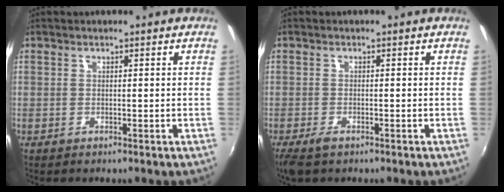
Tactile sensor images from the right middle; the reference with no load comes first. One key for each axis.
{"total": 3.3, "fx": -2.3, "fy": 1.2, "fz": 2.0, "tx": -0.049, "ty": -0.012, "tz": -0.041}